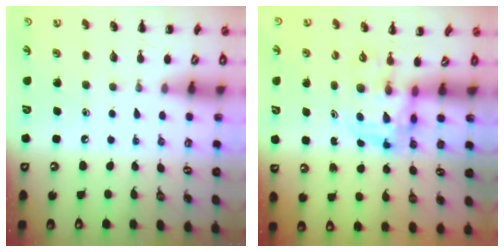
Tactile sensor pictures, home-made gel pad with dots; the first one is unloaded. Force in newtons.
{"total": 3.6, "press": 3.5, "slide": 0.6}